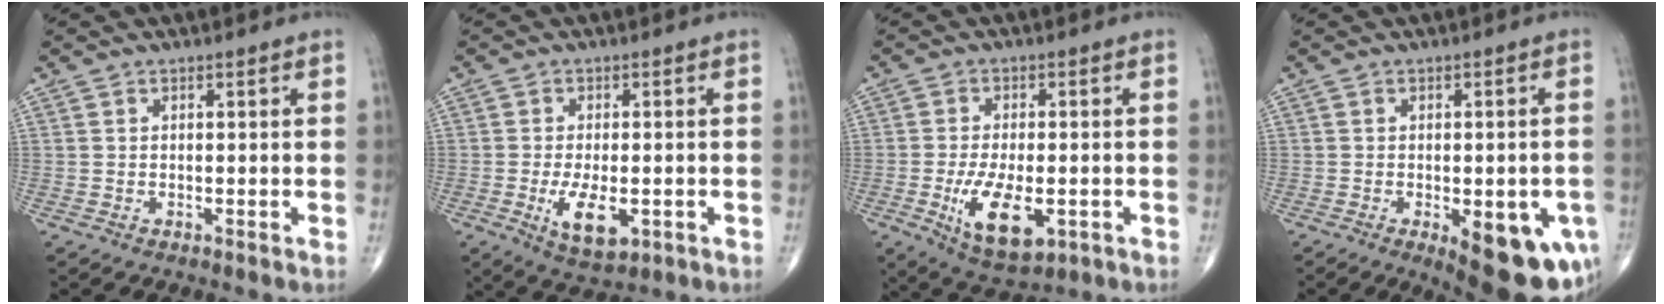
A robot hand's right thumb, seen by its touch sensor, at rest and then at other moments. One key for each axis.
{"total": 7.6, "fx": -2.1, "fy": 3.5, "fz": 6.4, "tx": -0.109, "ty": -0.012, "tz": -0.027}
{"total": 10.9, "fx": -3.1, "fy": 5.0, "fz": 9.2, "tx": -0.156, "ty": -0.010, "tz": -0.042}
{"total": 15.9, "fx": -5.9, "fy": 6.5, "fz": 13.3, "tx": -0.121, "ty": -0.001, "tz": -0.059}